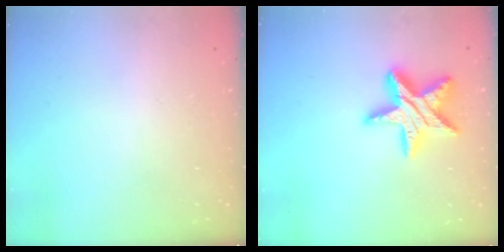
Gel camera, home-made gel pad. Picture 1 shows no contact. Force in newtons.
{"total": 15.3, "press": 15.3, "slide": 0.6}